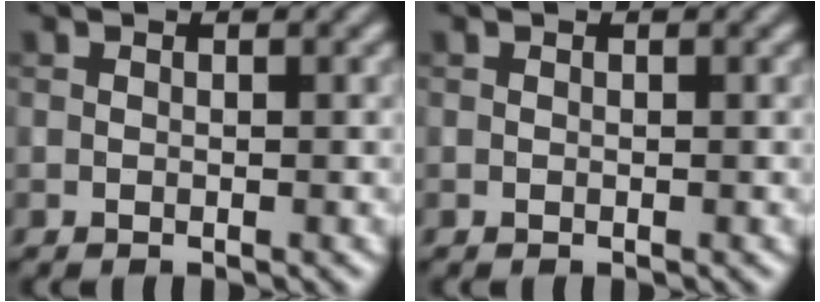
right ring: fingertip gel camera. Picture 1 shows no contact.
{"total": 0.0}